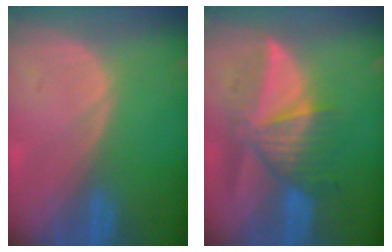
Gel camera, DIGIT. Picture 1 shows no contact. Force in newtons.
{"total": 8.2, "press": 7.8, "slide": 2.5}